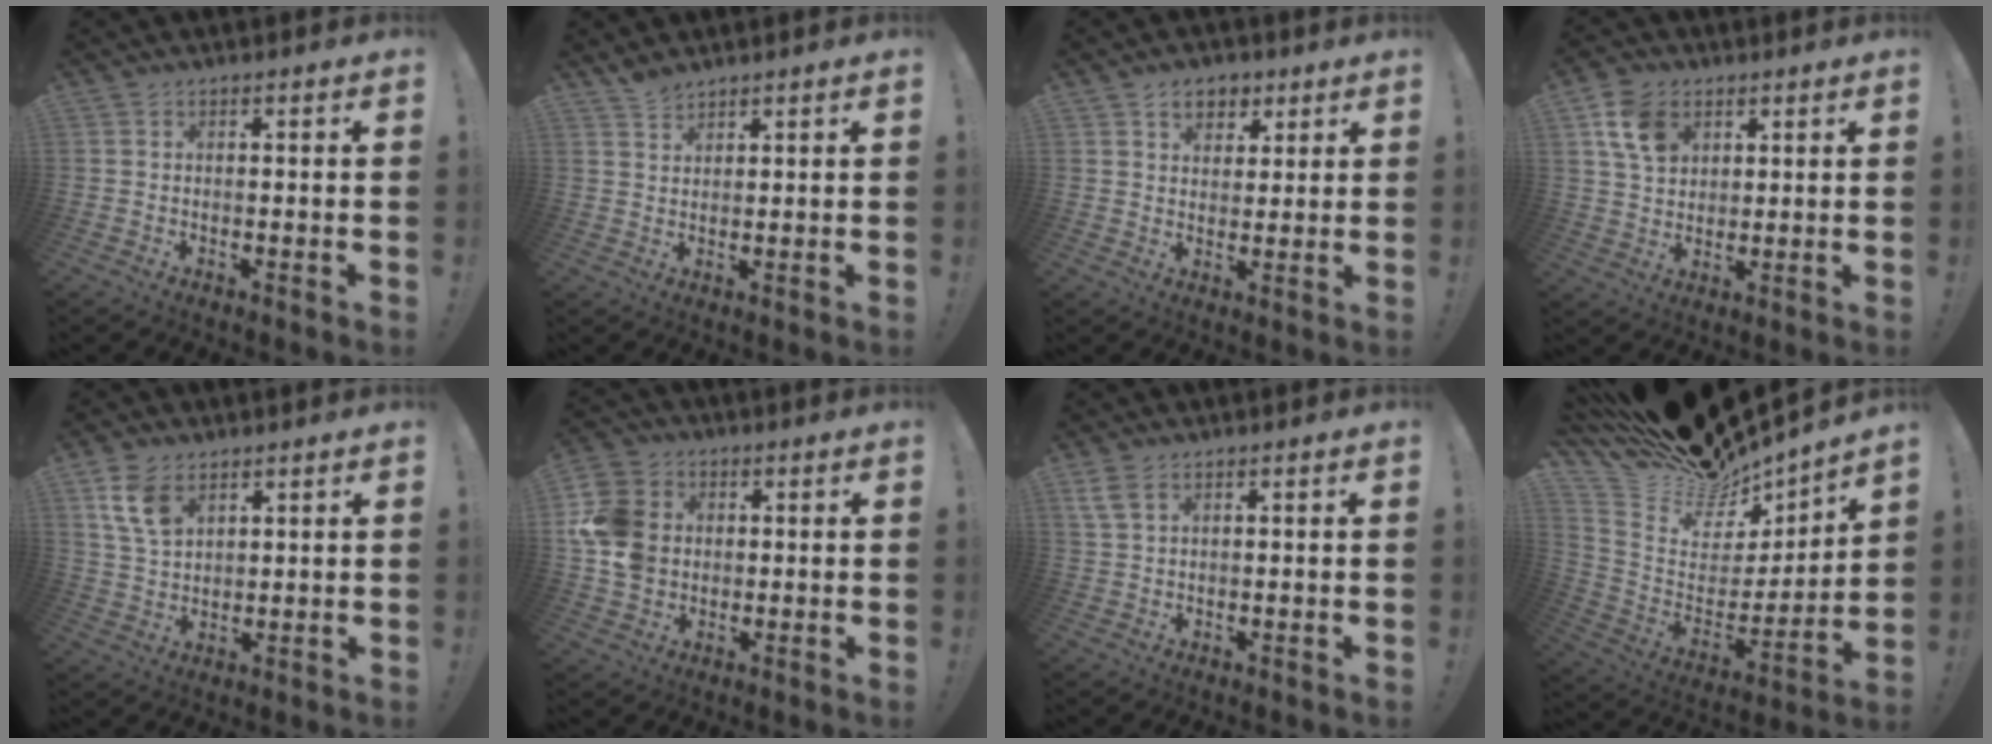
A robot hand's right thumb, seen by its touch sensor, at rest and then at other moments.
{"total": 3.4, "force": [3.0, 1.1, 0.9], "torque": [-0.009, -0.020, 0.056]}
{"total": 6.8, "force": [3.5, 5.3, 2.3], "torque": [-0.017, -0.019, 0.065]}
{"total": 10.5, "force": [4.8, 7.8, 5.3], "torque": [-0.078, -0.011, 0.094]}
{"total": 9.2, "force": [5.1, 5.7, 5.2], "torque": [-0.089, -0.015, 0.101]}
{"total": 13.9, "force": [1.3, 11.6, 7.5], "torque": [-0.148, 0.005, 0.027]}
{"total": 3.7, "force": [2.0, 1.6, 2.6], "torque": [-0.056, 0.001, 0.040]}
{"total": 15.9, "force": [14.3, 5.7, 3.8], "torque": [-0.092, -0.114, 0.269]}